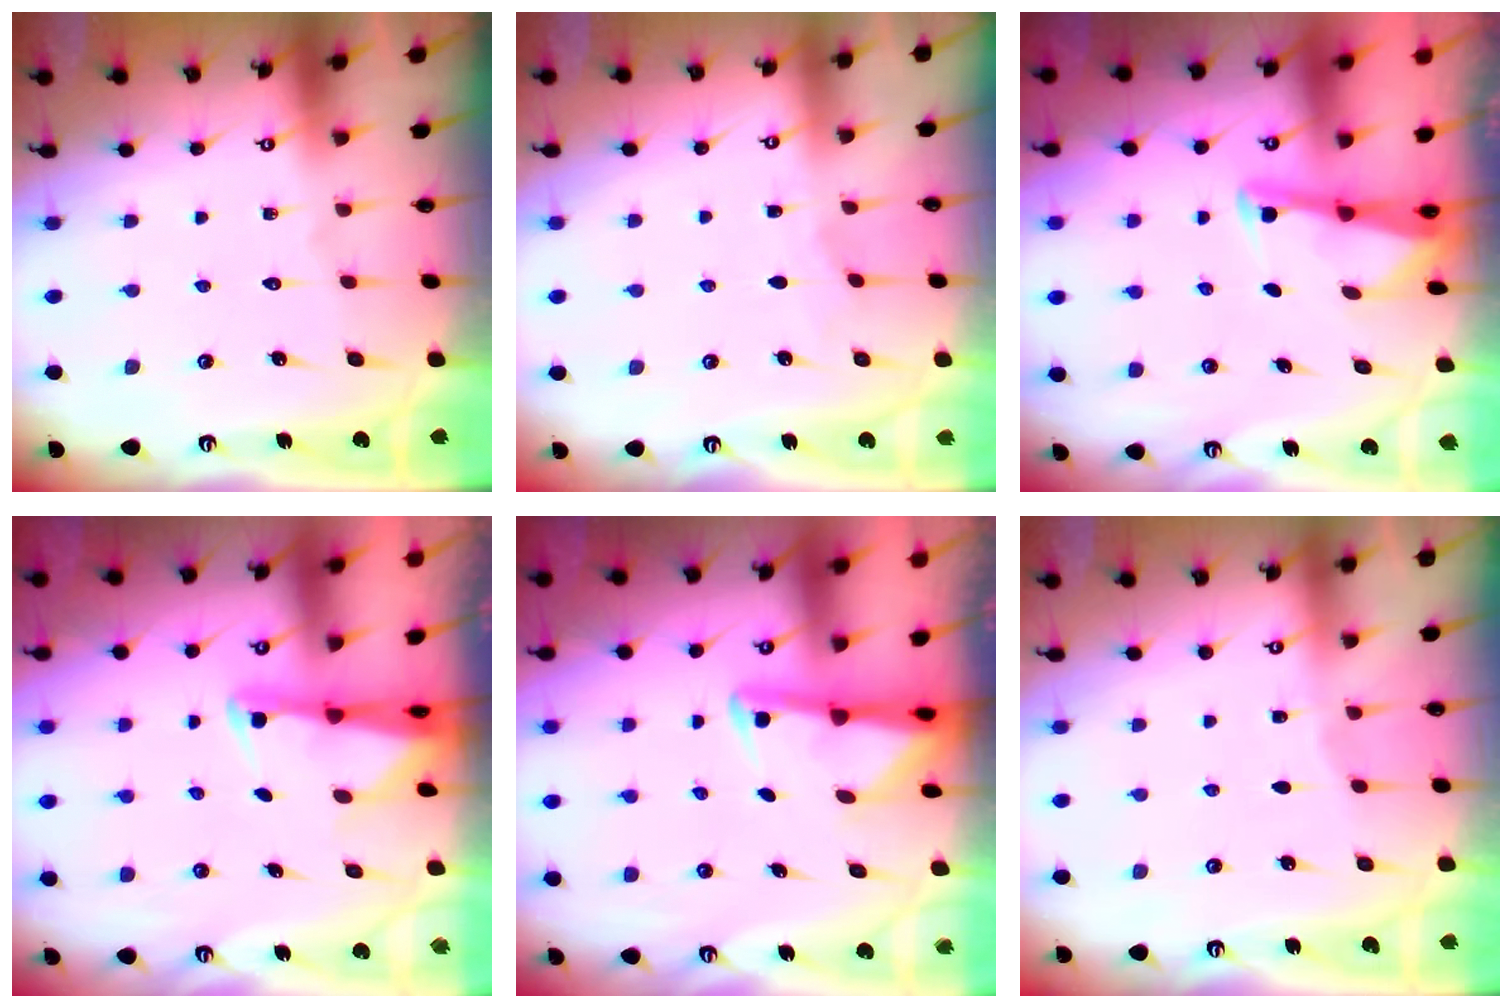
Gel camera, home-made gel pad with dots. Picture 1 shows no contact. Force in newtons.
{"total": 2.2, "press": 2.1, "slide": 0.3}
{"total": 2.9, "press": 2.9, "slide": 0.2}
{"total": 2.6, "press": 2.6, "slide": 0.5}
{"total": 3.0, "press": 2.9, "slide": 0.7}
{"total": 1.9, "press": 1.9, "slide": 0.3}